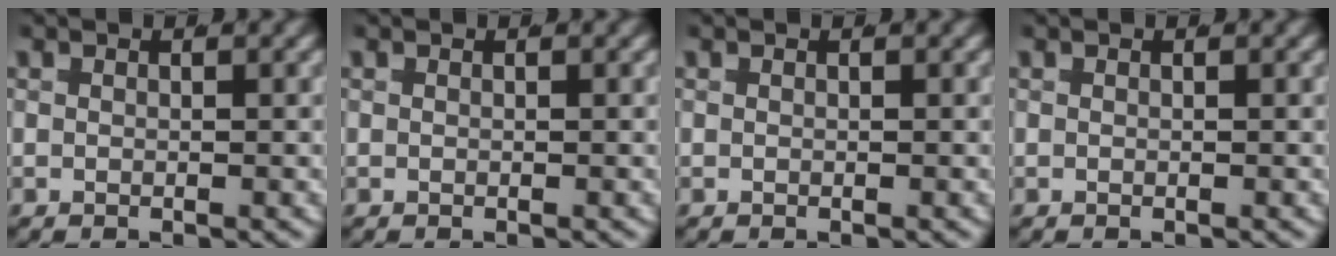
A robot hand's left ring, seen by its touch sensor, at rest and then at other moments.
{"total": 0.0}
{"total": 0.0}
{"total": 0.0}